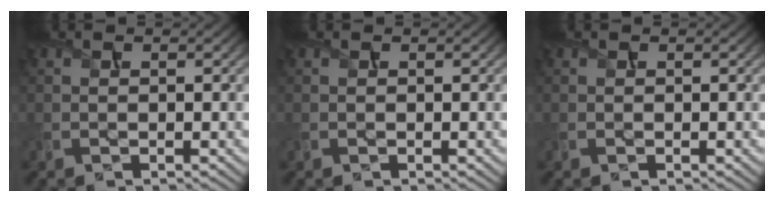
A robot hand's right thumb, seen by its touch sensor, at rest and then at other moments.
{"total": 0.0}
{"total": 0.0}